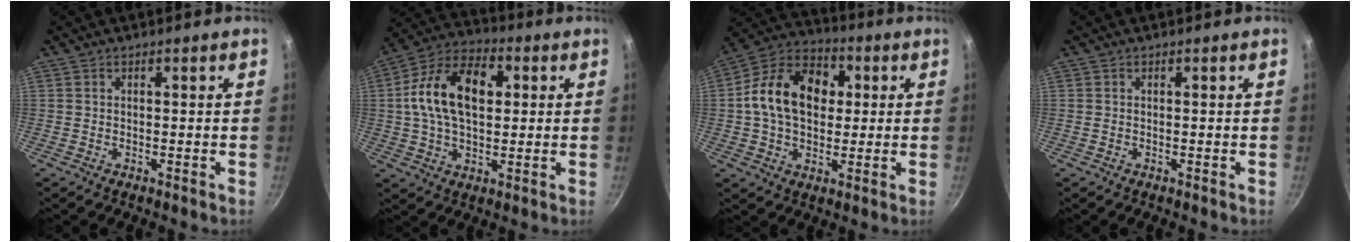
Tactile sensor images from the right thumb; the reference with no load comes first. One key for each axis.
{"total": 16.5, "fx": 2.6, "fy": 10.0, "fz": 12.9, "tx": -0.222, "ty": 0.021, "tz": 0.039}
{"total": 16.6, "fx": 1.9, "fy": 11.8, "fz": 11.5, "tx": -0.175, "ty": 0.023, "tz": 0.023}
{"total": 0.0}